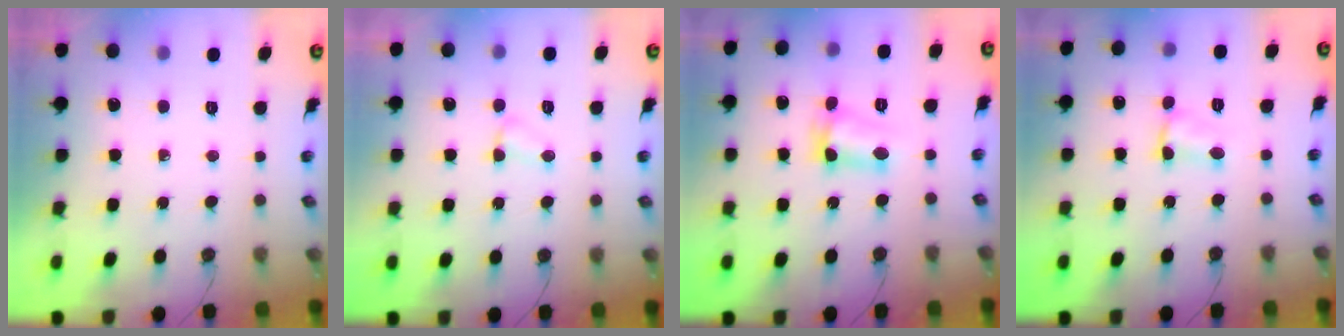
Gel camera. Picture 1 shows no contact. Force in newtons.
{"total": 2.6, "press": 2.6, "slide": 0.4}
{"total": 6.5, "press": 6.1, "slide": 2.3}
{"total": 2.6, "press": 2.6, "slide": 0.4}